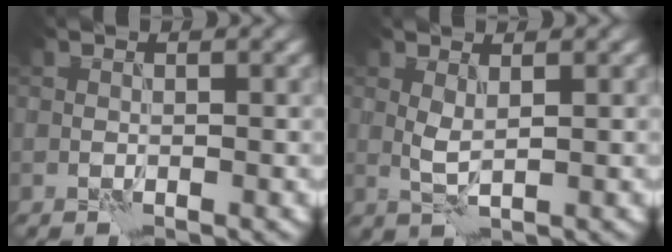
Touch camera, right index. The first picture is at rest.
{"total": 1.6, "force": [0.4, 0.4, 1.5], "torque": [-0.037, 0.000, 0.010]}